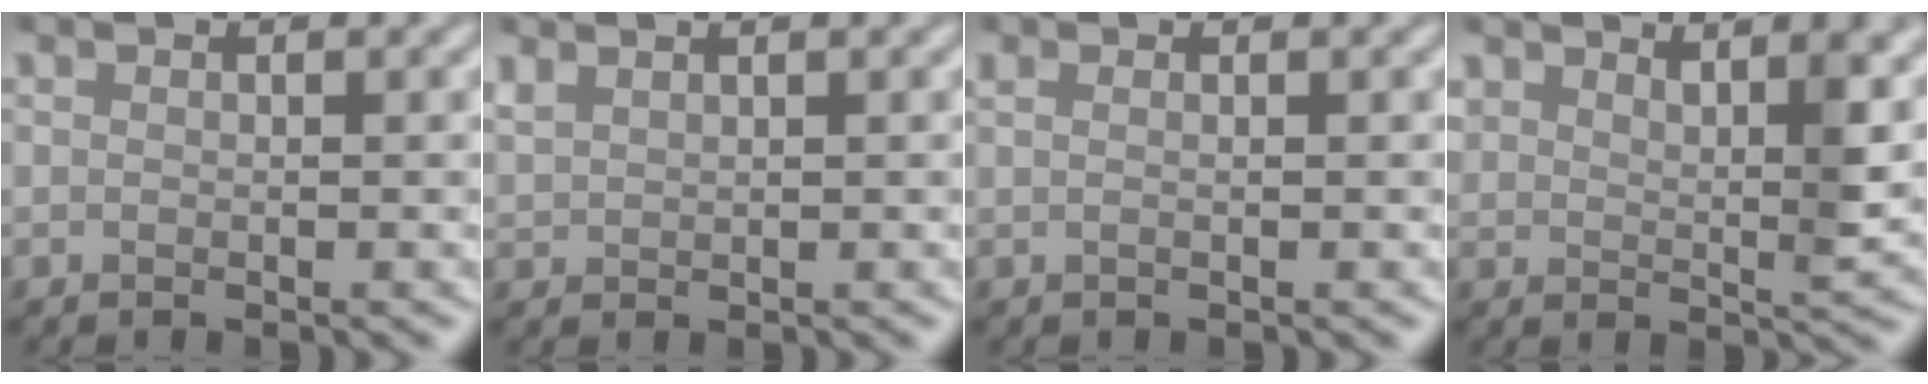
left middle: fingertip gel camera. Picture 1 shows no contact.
{"total": 1.2, "force": [1.1, 0.3, 0.3], "torque": [-0.014, 0.004, 0.029]}
{"total": 1.2, "force": [0.5, 0.5, 1.0], "torque": [-0.012, -0.004, -0.003]}
{"total": 4.8, "force": [3.3, 1.5, 3.2], "torque": [-0.047, -0.001, 0.058]}